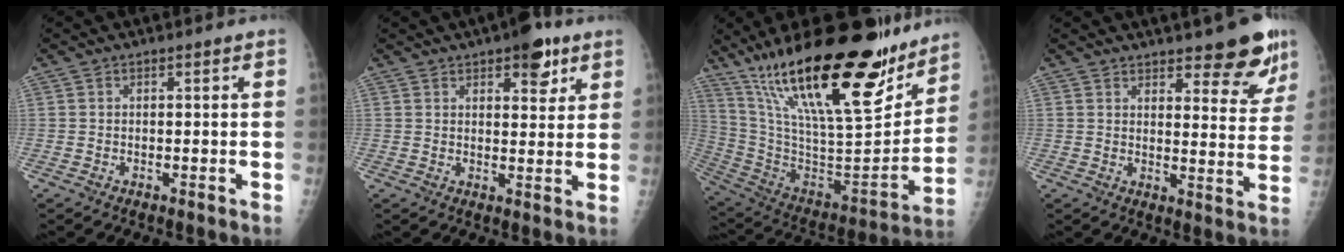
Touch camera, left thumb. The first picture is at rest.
{"total": 7.2, "force": [4.3, 3.1, 4.9], "torque": [-0.040, -0.017, 0.052]}
{"total": 32.9, "force": [21.9, 9.1, 22.9], "torque": [-0.352, -0.082, 0.370]}
{"total": 11.0, "force": [7.7, 3.5, 7.0], "torque": [-0.049, -0.048, 0.099]}